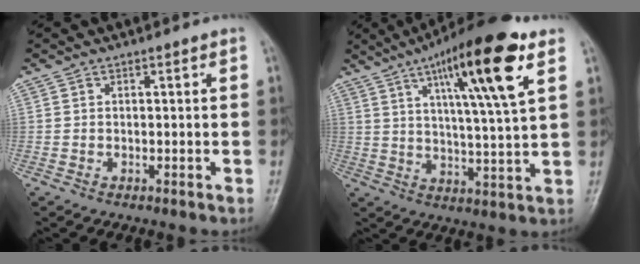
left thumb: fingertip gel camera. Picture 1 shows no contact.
{"total": 17.8, "force": [8.4, 2.7, 15.5], "torque": [-0.240, -0.022, 0.132]}